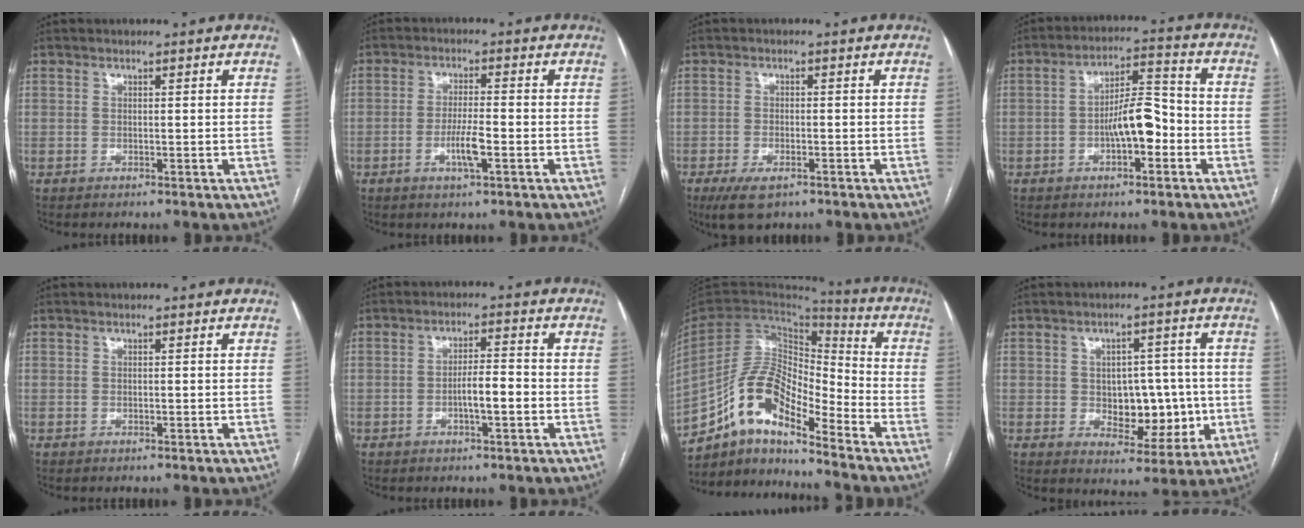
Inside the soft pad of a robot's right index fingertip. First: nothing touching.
{"total": 4.6, "force": [-1.7, 0.4, 4.3], "torque": [-0.082, -0.004, -0.032]}
{"total": 4.8, "force": [-3.1, 2.0, 3.2], "torque": [-0.064, -0.007, -0.048]}
{"total": 7.9, "force": [-2.2, 2.6, 7.1], "torque": [-0.122, 0.022, -0.037]}
{"total": 0.0}
{"total": 4.4, "force": [-1.4, 0.7, 4.2], "torque": [-0.072, 0.007, -0.022]}
{"total": 13.2, "force": [-9.5, 3.8, 8.4], "torque": [-0.159, 0.033, -0.173]}
{"total": 9.0, "force": [-0.8, 5.6, 7.0], "torque": [-0.084, 0.016, 0.001]}